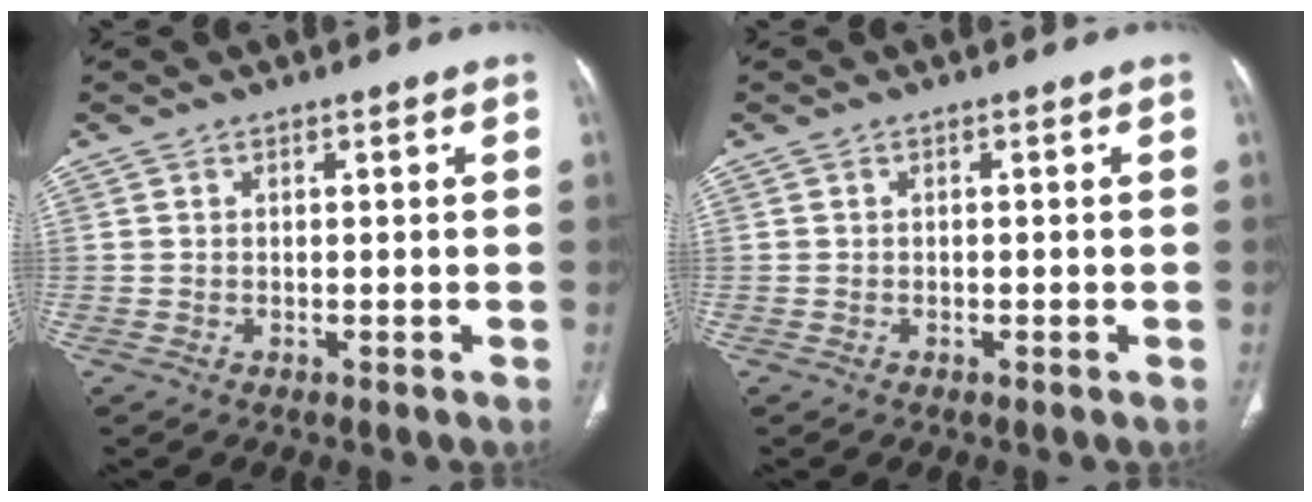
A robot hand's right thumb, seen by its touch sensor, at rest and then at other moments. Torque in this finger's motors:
{"motor_torque": [-0.14, 0.24, -0.27, 0.26, 0.03]}